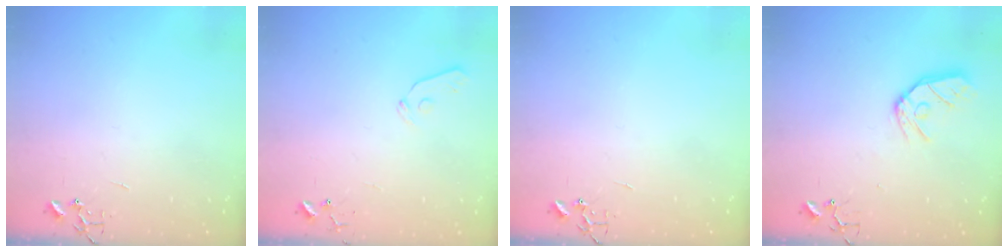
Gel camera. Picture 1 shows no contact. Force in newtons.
{"total": 5.5, "press": 5.5, "slide": 0.5}
{"total": 0.0}
{"total": 11.0, "press": 11.0, "slide": 1.3}